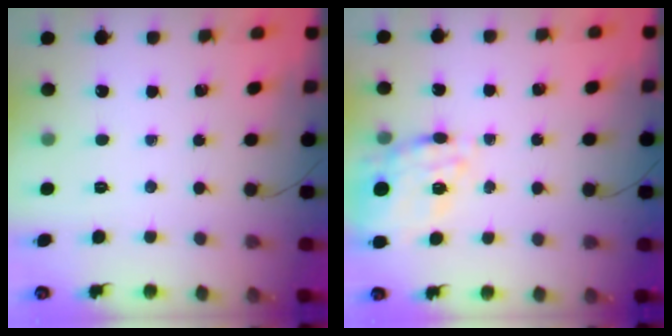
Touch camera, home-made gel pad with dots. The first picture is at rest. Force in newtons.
{"total": 11.4, "press": 10.9, "slide": 3.2}